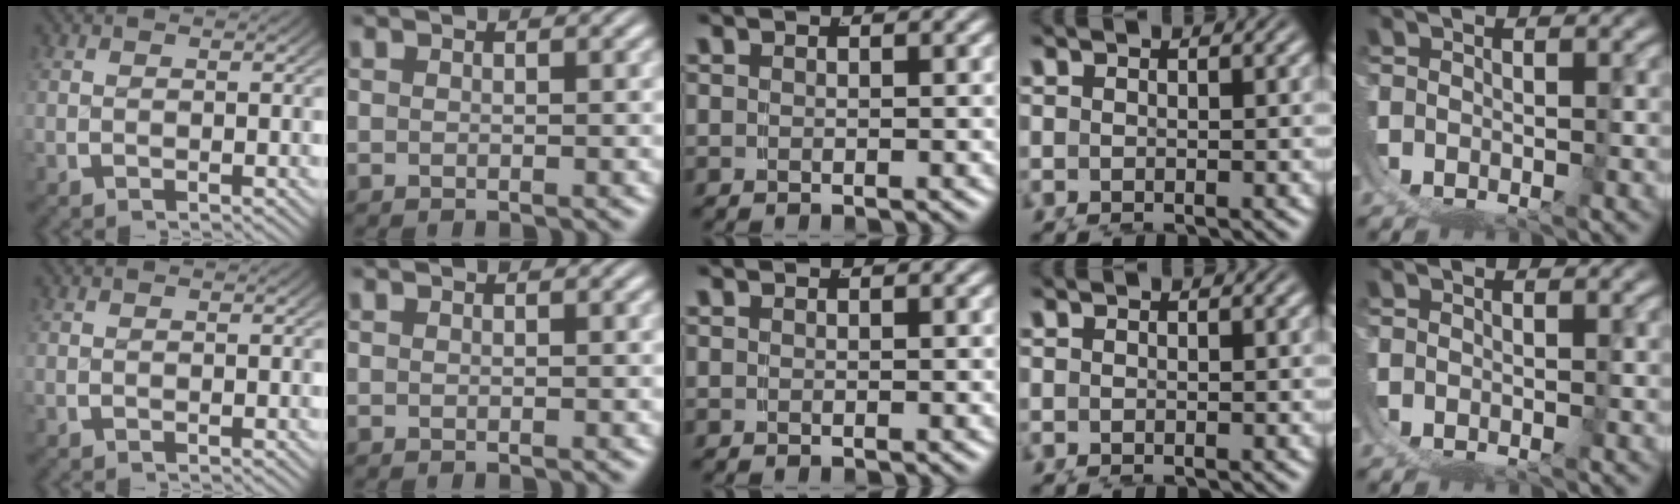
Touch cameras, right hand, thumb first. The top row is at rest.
{}